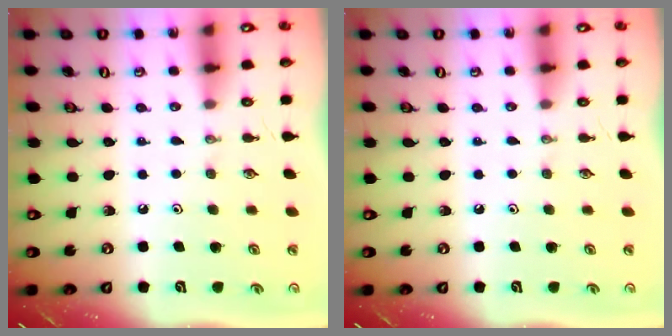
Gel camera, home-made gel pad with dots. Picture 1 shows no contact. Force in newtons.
{"total": 0.0}